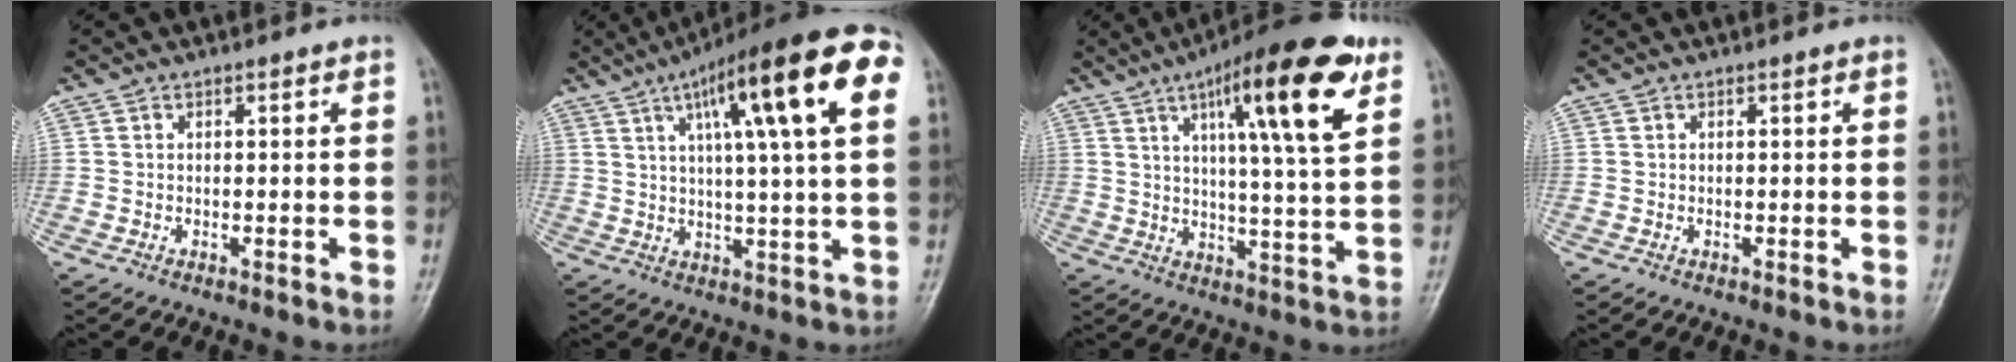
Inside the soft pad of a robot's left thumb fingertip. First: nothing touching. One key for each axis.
{"total": 20.9, "fx": 7.7, "fy": 3.9, "fz": 19.0, "tx": -0.271, "ty": 0.014, "tz": 0.105}
{"total": 18.2, "fx": 8.5, "fy": 3.6, "fz": 15.7, "tx": -0.224, "ty": -0.025, "tz": 0.125}
{"total": 0.0}